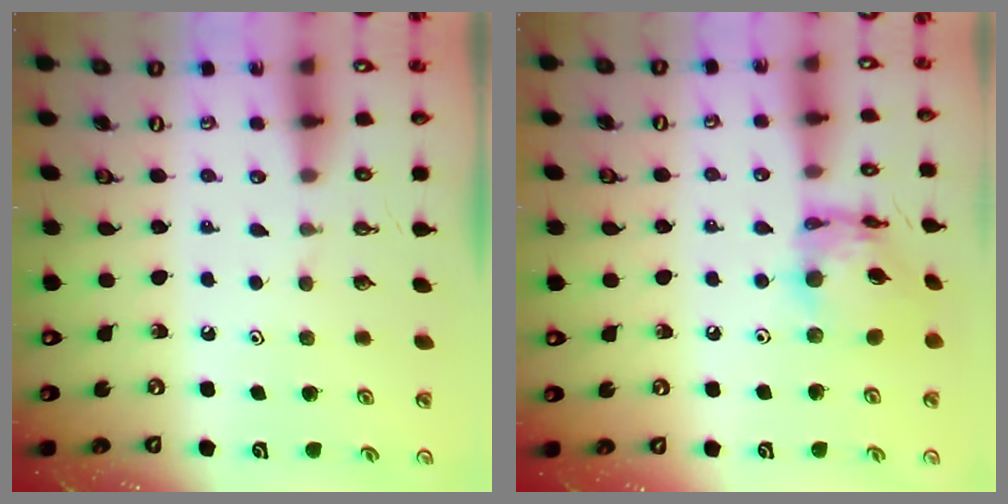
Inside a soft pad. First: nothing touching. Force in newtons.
{"total": 13.4, "press": 13.3, "slide": 1.2}